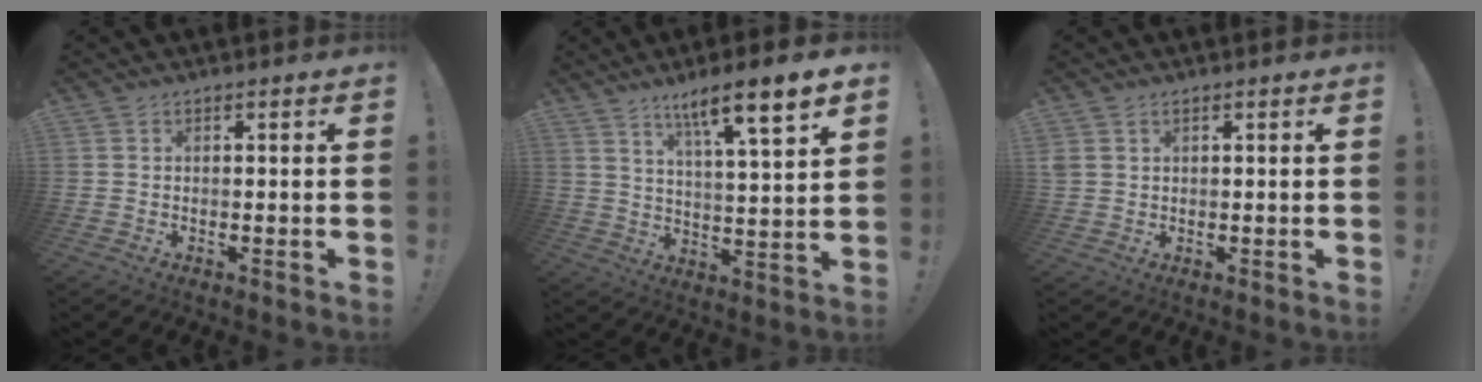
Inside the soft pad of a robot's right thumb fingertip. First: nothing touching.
{"total": 11.4, "force": [7.4, 0.6, 8.7], "torque": [-0.140, -0.045, 0.114]}
{"total": 2.0, "force": [1.1, 1.4, 0.9], "torque": [-0.023, 0.002, 0.024]}